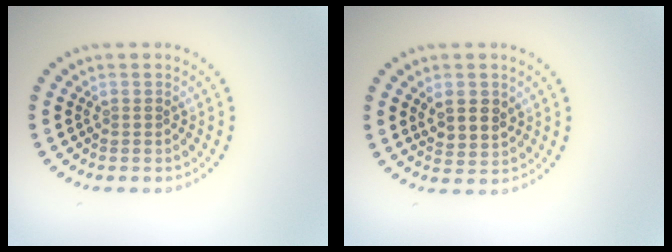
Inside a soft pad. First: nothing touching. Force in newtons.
{"total": 2.7, "press": 2.6, "slide": 1.0}